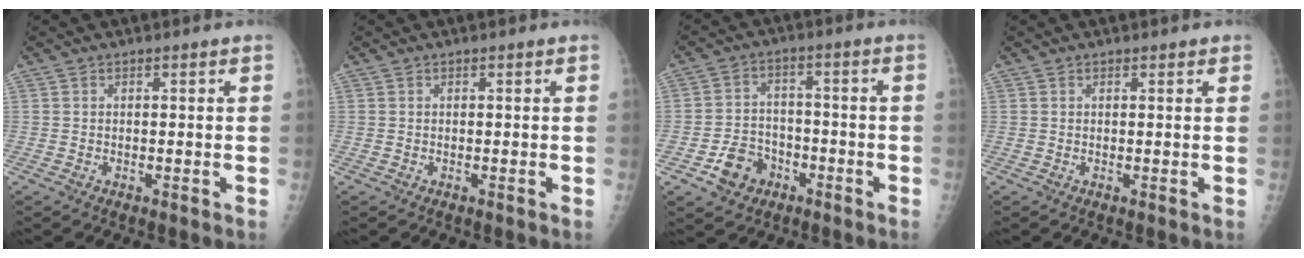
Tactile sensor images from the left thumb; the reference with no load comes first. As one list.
[{"total": 0.0}, {"total": 7.8, "force": [-3.9, 6.0, 3.0], "torque": [-0.031, 0.027, -0.064]}, {"total": 0.9, "force": [0.7, 0.3, 0.5], "torque": [-0.007, -0.002, 0.007]}]